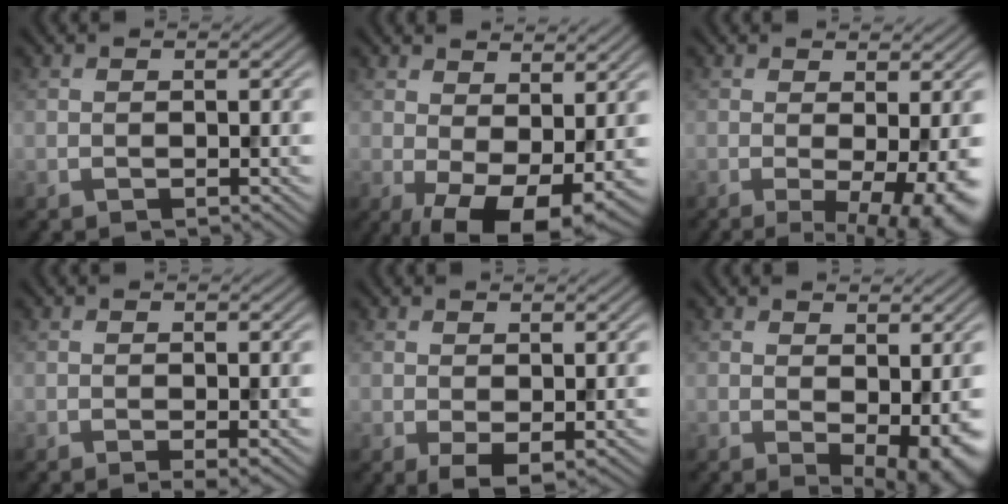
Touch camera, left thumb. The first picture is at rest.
{"total": 8.3, "force": [-0.5, 4.3, 7.1], "torque": [-0.121, -0.018, 0.002]}
{"total": 6.9, "force": [-1.2, 1.4, 6.6], "torque": [-0.092, -0.012, -0.012]}
{"total": 1.5, "force": [-0.4, 0.1, 1.4], "torque": [-0.027, -0.005, -0.008]}
{"total": 2.1, "force": [-0.1, 1.0, 1.8], "torque": [-0.037, -0.007, 0.001]}
{"total": 5.4, "force": [-0.2, 2.2, 4.9], "torque": [-0.071, -0.014, 0.008]}